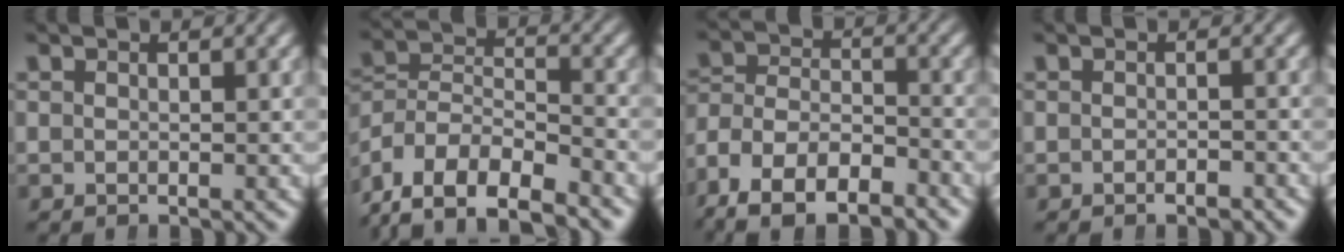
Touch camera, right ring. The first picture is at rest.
{"total": 11.1, "force": [-4.7, 8.6, 5.2], "torque": [-0.129, -0.049, -0.075]}
{"total": 10.3, "force": [-5.1, 7.5, 4.8], "torque": [-0.113, -0.041, -0.077]}
{"total": 1.2, "force": [-1.1, 0.1, 0.4], "torque": [-0.007, 0.000, -0.018]}